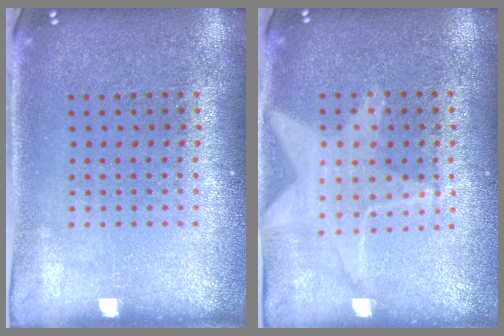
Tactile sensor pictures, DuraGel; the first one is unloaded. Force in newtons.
{"total": 1.1, "press": 1.1, "slide": 0.2}